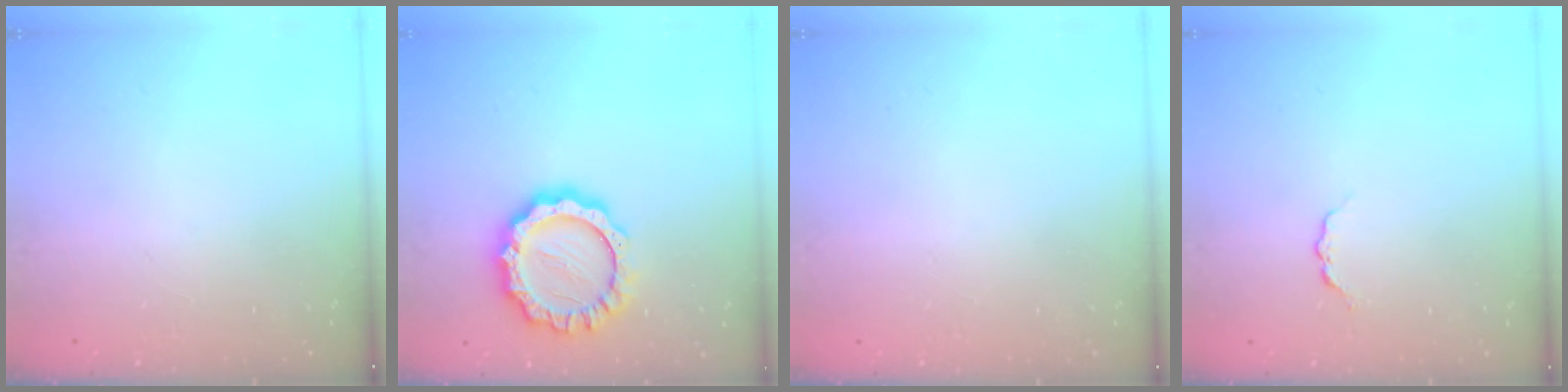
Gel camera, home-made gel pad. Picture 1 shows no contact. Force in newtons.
{"total": 12.9, "press": 12.9, "slide": 1.1}
{"total": 1.6, "press": 1.6, "slide": 0.1}
{"total": 3.4, "press": 3.4, "slide": 0.4}